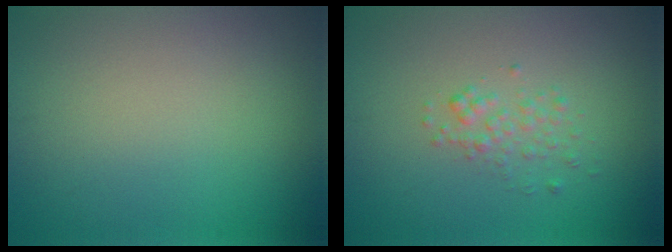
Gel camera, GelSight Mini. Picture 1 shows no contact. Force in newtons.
{"total": 1.5, "press": 1.5, "slide": 0.1}